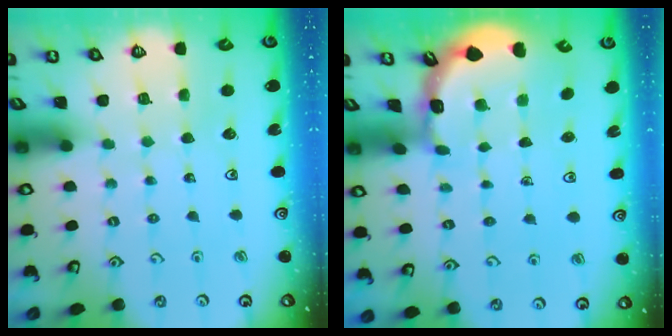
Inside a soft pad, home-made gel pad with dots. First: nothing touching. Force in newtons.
{"total": 2.0, "press": 2.0, "slide": 0.4}